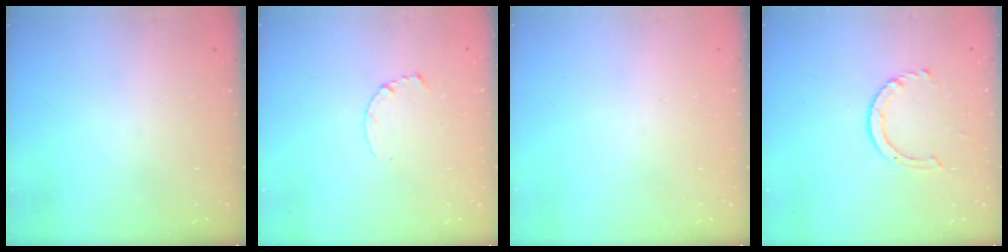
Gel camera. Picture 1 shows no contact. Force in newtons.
{"total": 3.5, "press": 3.5, "slide": 0.4}
{"total": 0.0}
{"total": 4.2, "press": 4.2, "slide": 0.3}